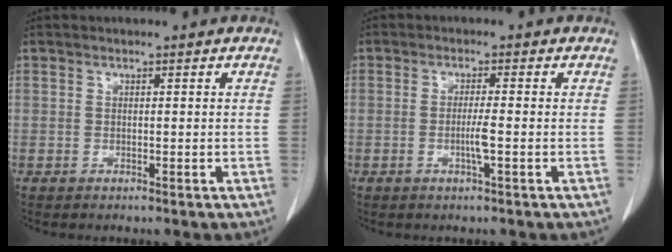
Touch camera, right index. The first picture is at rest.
{"total": 2.7, "force": [-0.7, -0.2, 2.6], "torque": [-0.052, -0.004, -0.014]}